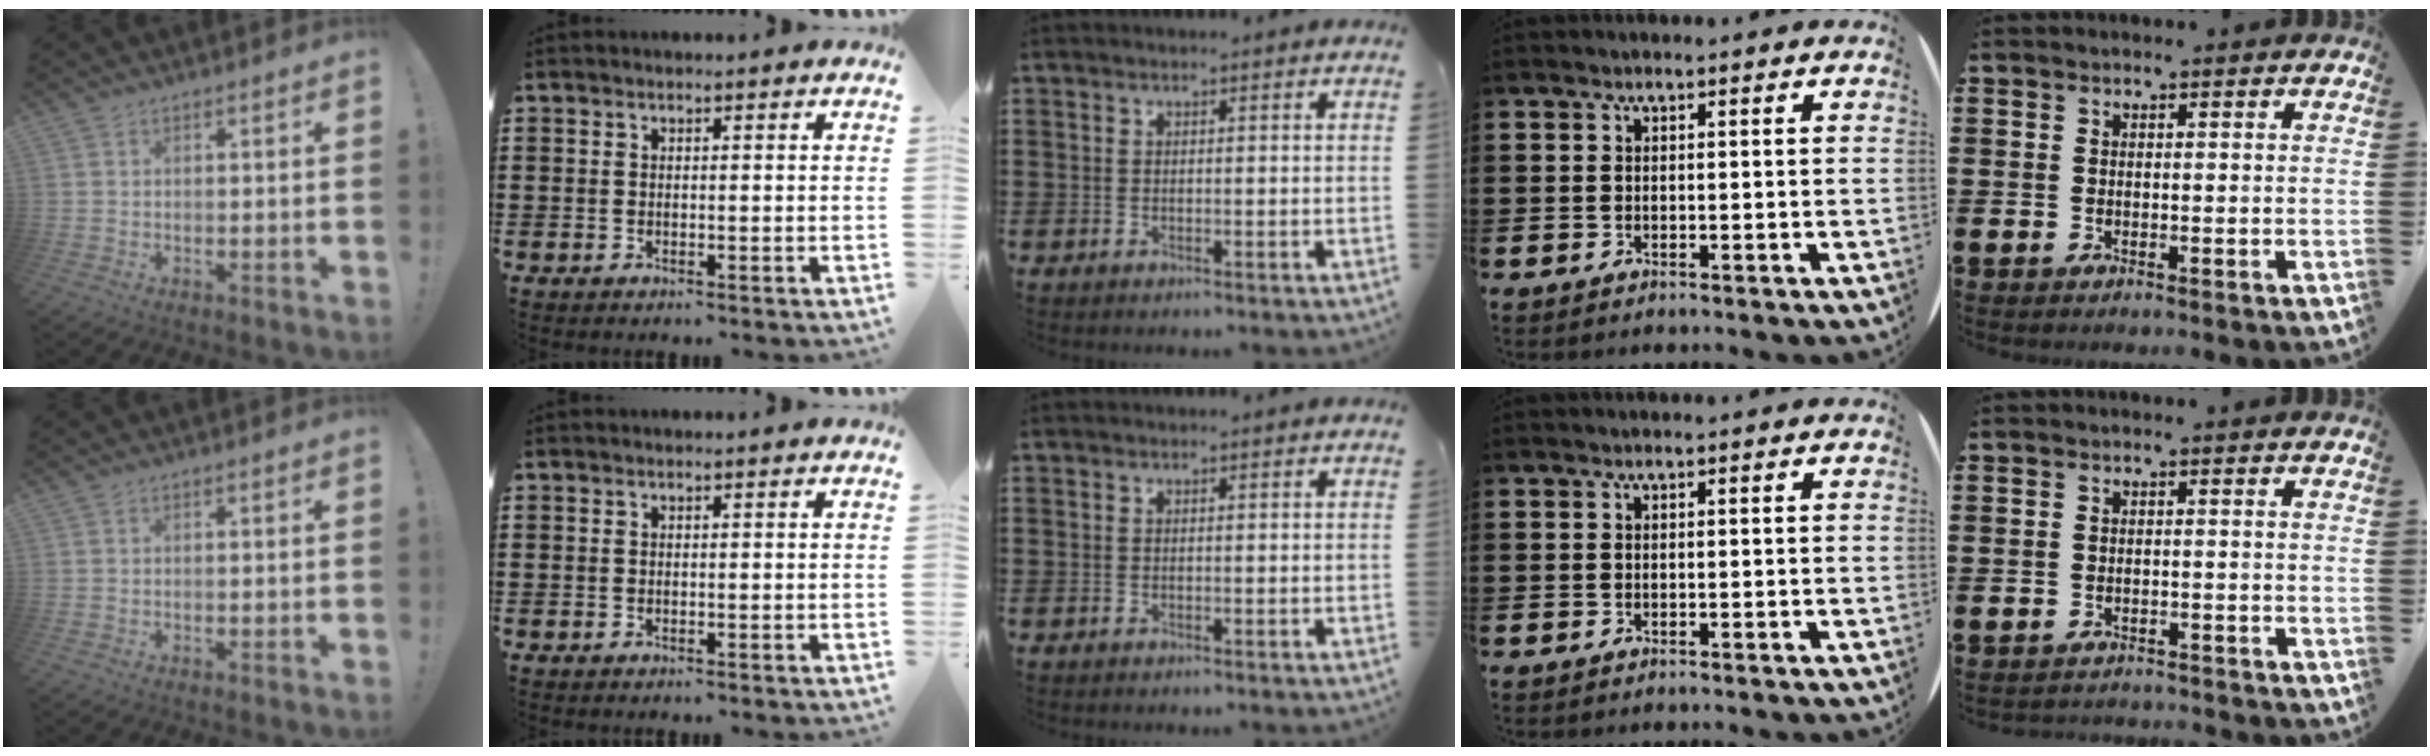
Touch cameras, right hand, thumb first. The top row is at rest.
{"little": {"total": 1.3, "force": [-1.3, 0.0, -0.1], "torque": [-0.003, 0.003, -0.027]}}